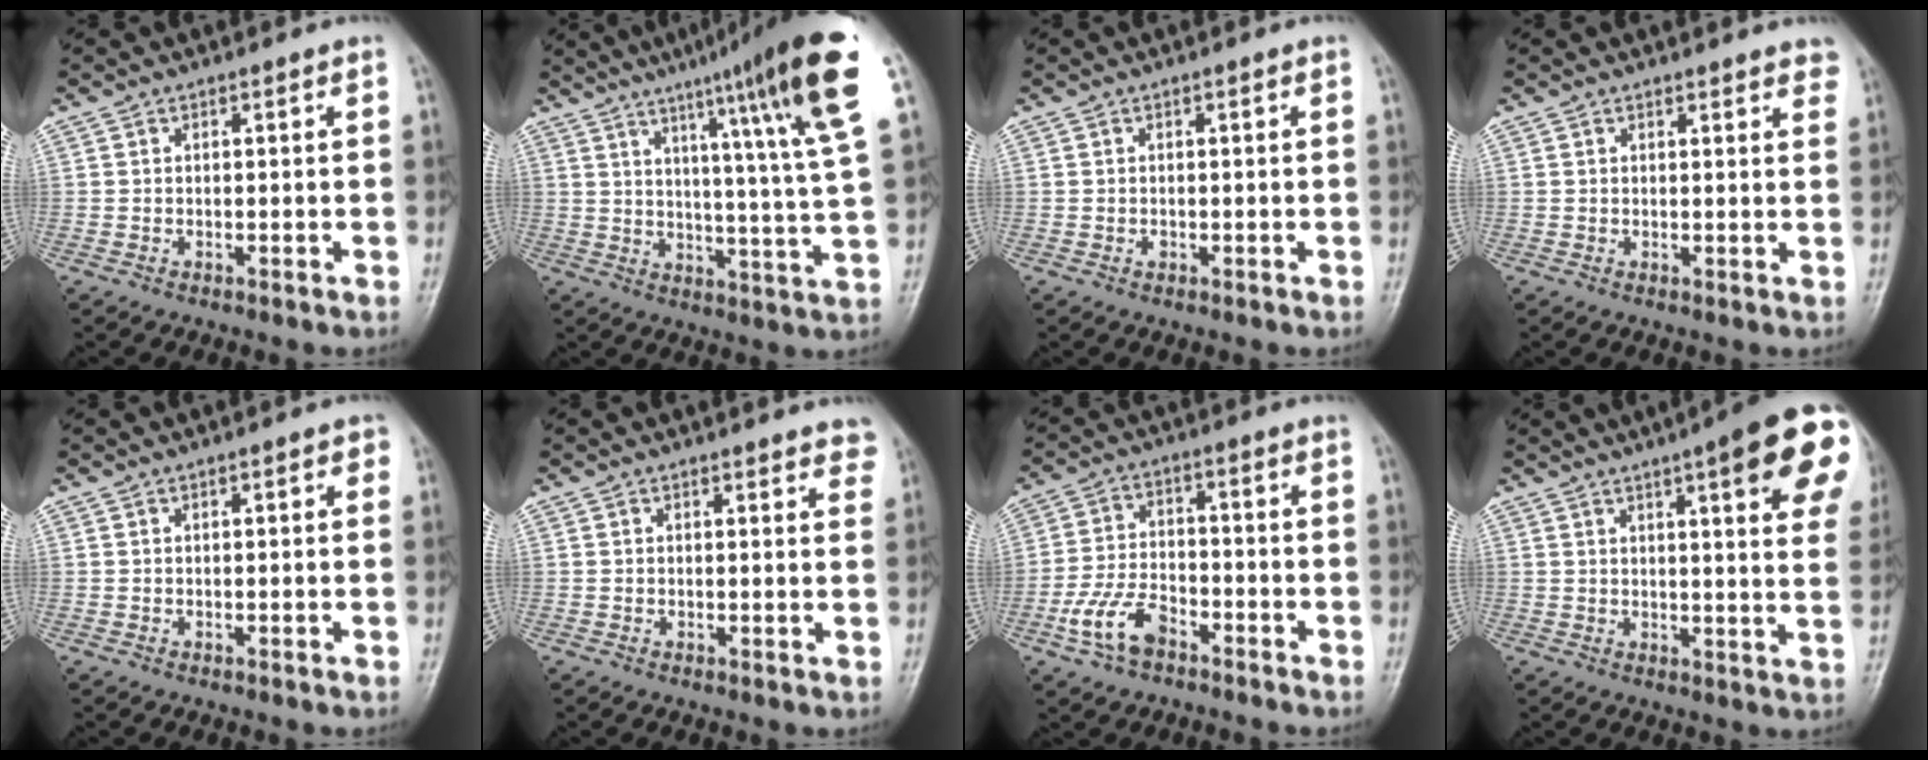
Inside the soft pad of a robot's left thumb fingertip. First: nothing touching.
{"total": 20.0, "force": [10.9, 0.2, 16.8], "torque": [-0.229, -0.041, 0.143]}
{"total": 0.9, "force": [-0.2, 0.6, 0.6], "torque": [-0.005, 0.003, -0.004]}
{"total": 3.5, "force": [3.0, 1.1, 1.6], "torque": [0.001, -0.008, 0.027]}
{"total": 1.9, "force": [0.7, 0.7, 1.6], "torque": [-0.017, 0.002, 0.007]}
{"total": 4.5, "force": [3.7, 1.4, 2.0], "torque": [0.001, -0.012, 0.035]}
{"total": 8.6, "force": [-4.7, 4.7, 5.5], "torque": [-0.110, 0.027, -0.090]}
{"total": 19.6, "force": [9.1, 4.2, 16.8], "torque": [-0.197, -0.020, 0.104]}